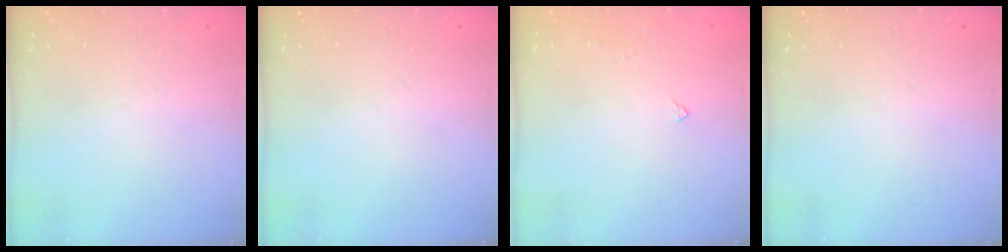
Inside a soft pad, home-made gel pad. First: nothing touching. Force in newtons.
{"total": 0.0}
{"total": 2.9, "press": 2.8, "slide": 0.8}
{"total": 0.0}